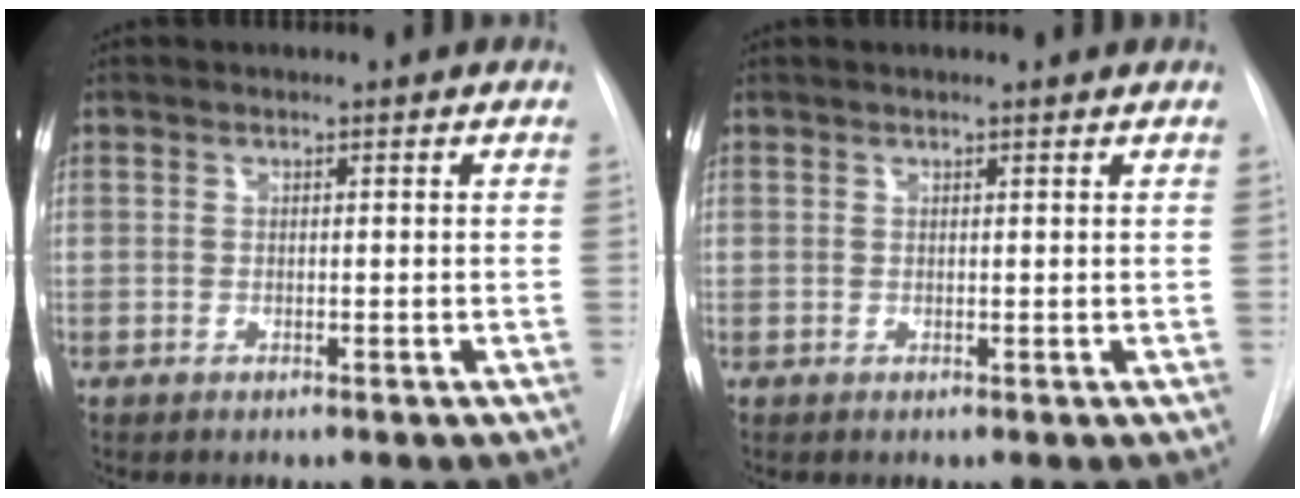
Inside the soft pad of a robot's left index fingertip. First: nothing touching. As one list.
[{"total": 2.0, "force": [1.8, 0.1, 0.8], "torque": [-0.012, 0.011, 0.020]}]